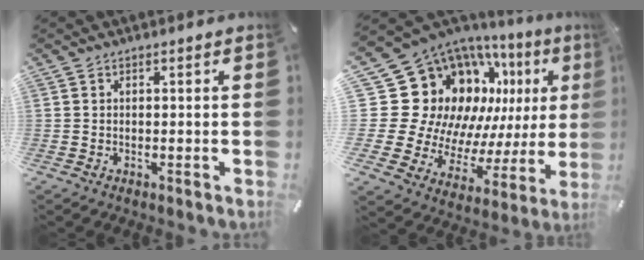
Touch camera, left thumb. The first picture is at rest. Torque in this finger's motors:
{"motor_torque": [1.95, 2.55, 0.29, -0.20, 0.05]}